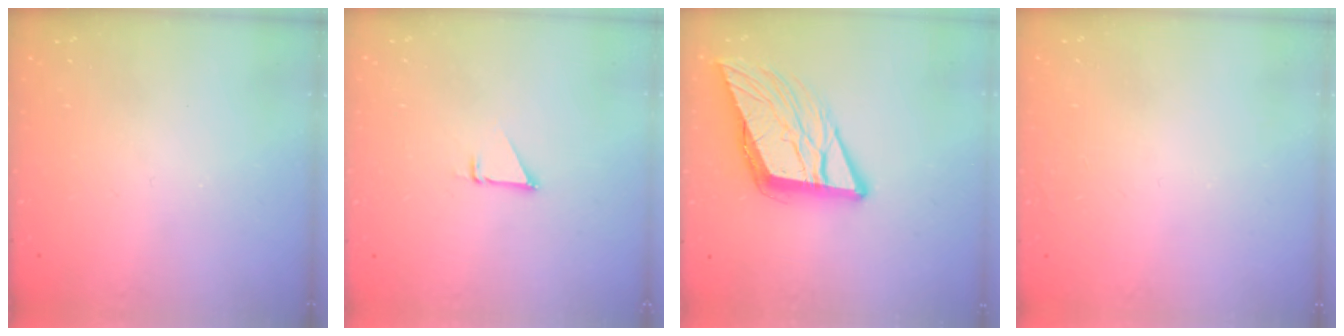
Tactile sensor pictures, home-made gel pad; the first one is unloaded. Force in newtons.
{"total": 1.5, "press": 1.5, "slide": 0.1}
{"total": 13.2, "press": 13.0, "slide": 2.6}
{"total": 1.5, "press": 1.5, "slide": 0.1}